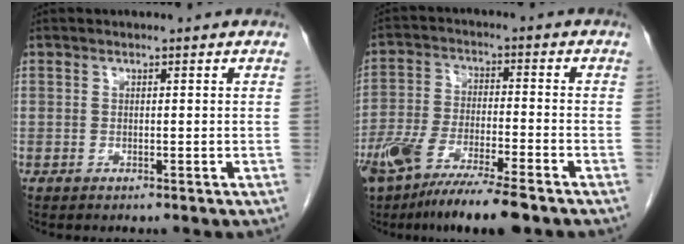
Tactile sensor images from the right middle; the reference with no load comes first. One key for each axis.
{"total": 13.1, "fx": -9.4, "fy": 1.7, "fz": 9.0, "tx": -0.177, "ty": -0.034, "tz": -0.166}